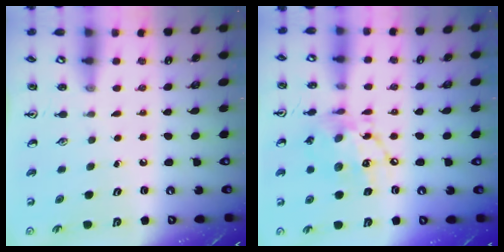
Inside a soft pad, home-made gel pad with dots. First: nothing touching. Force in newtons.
{"total": 14.6, "press": 14.5, "slide": 0.9}